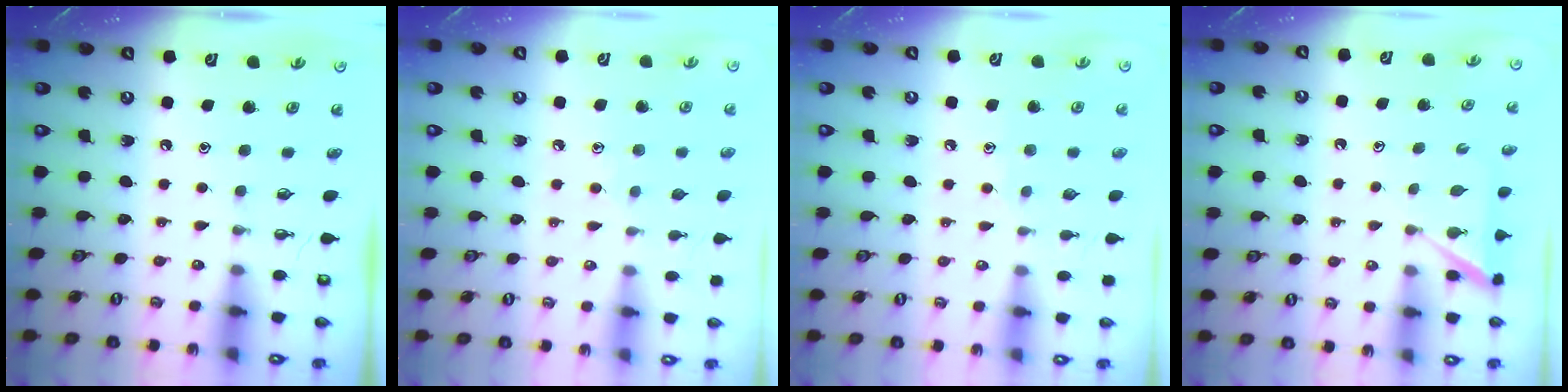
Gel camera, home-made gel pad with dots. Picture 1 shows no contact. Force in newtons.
{"total": 7.3, "press": 7.2, "slide": 0.7}
{"total": 7.2, "press": 7.2, "slide": 0.6}
{"total": 3.9, "press": 3.9, "slide": 0.4}